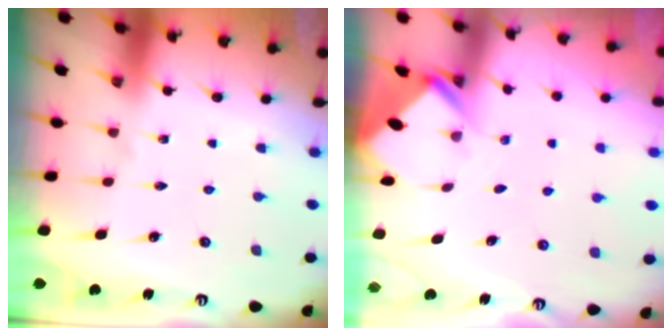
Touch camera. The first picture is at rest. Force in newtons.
{"total": 2.6, "press": 2.6, "slide": 0.2}